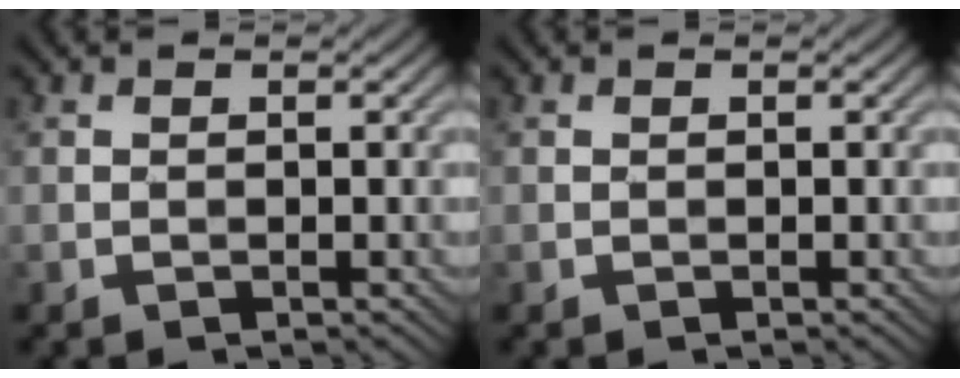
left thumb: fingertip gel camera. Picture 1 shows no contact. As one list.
[{"total": 0.0}]